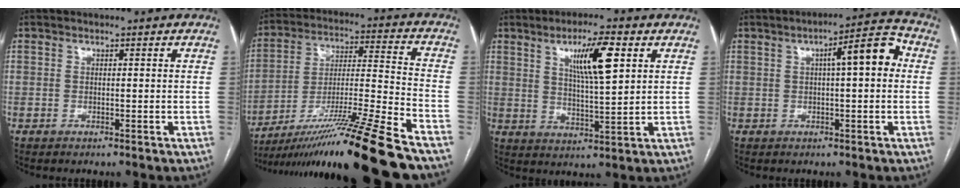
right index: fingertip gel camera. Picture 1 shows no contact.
{"total": 22.2, "force": [-17.8, -2.7, 13.0], "torque": [-0.206, -0.025, -0.308]}
{"total": 9.3, "force": [3.9, 1.1, 8.4], "torque": [-0.147, 0.002, 0.066]}
{"total": 8.2, "force": [1.5, 1.5, 7.9], "torque": [-0.112, 0.030, 0.016]}